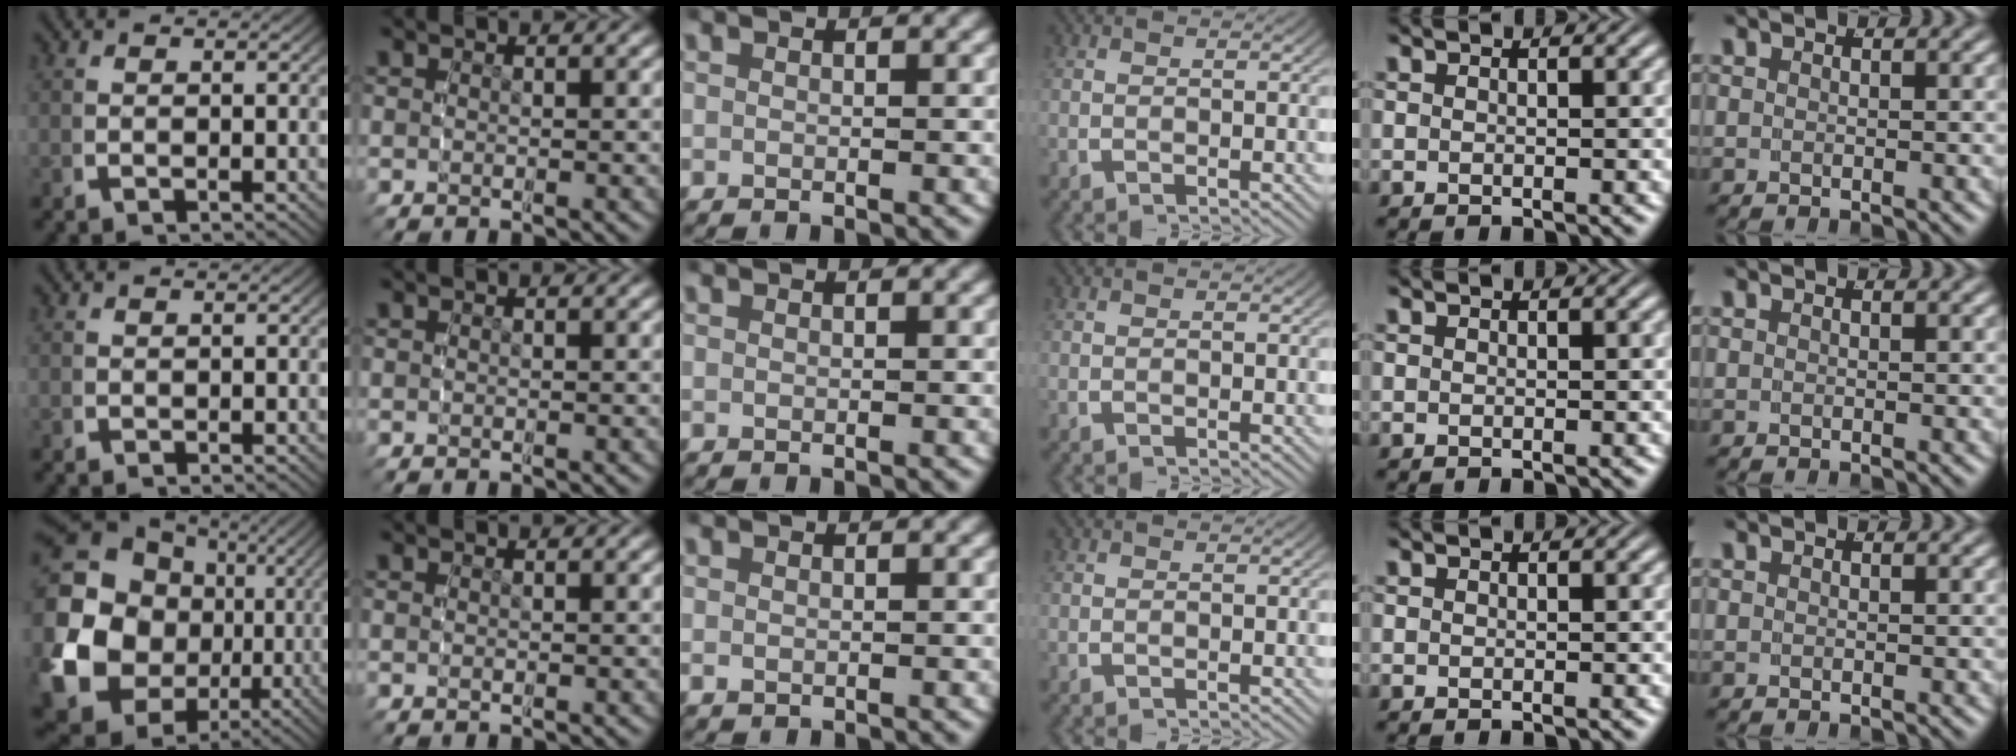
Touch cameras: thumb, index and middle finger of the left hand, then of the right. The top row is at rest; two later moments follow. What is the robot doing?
{"motion": "grasp_and_lifting", "object": "backpack"}